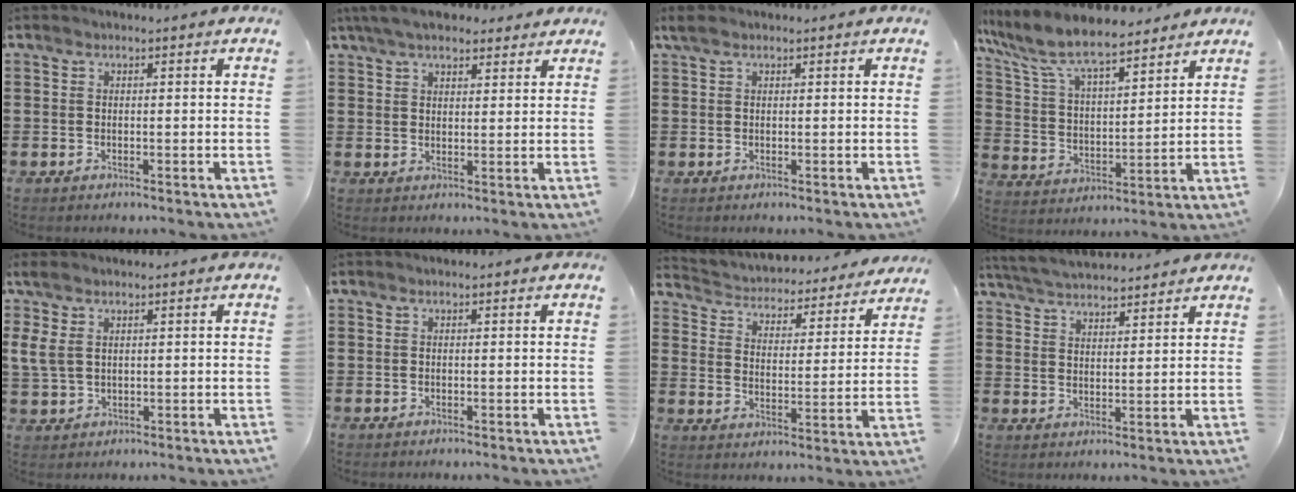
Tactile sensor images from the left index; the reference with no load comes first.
{"total": 5.6, "force": [4.7, 1.9, 2.4], "torque": [-0.062, -0.001, 0.089]}
{"total": 1.3, "force": [0.5, 0.7, 1.0], "torque": [-0.022, 0.004, 0.009]}
{"total": 9.3, "force": [8.1, 2.2, 4.0], "torque": [-0.112, -0.037, 0.141]}
{"total": 3.6, "force": [1.3, 2.2, 2.5], "torque": [-0.071, 0.003, 0.018]}
{"total": 0.0}
{"total": 3.0, "force": [3.0, 0.4, -0.1], "torque": [-0.021, -0.032, 0.041]}
{"total": 4.6, "force": [4.6, 0.3, 0.8], "torque": [-0.033, -0.018, 0.083]}